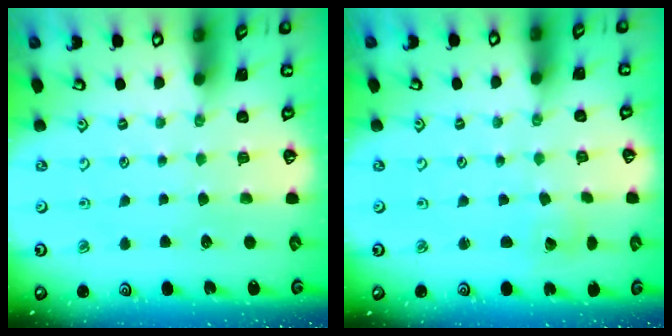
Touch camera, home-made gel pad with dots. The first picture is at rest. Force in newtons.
{"total": 1.7, "press": 1.7, "slide": 0.1}